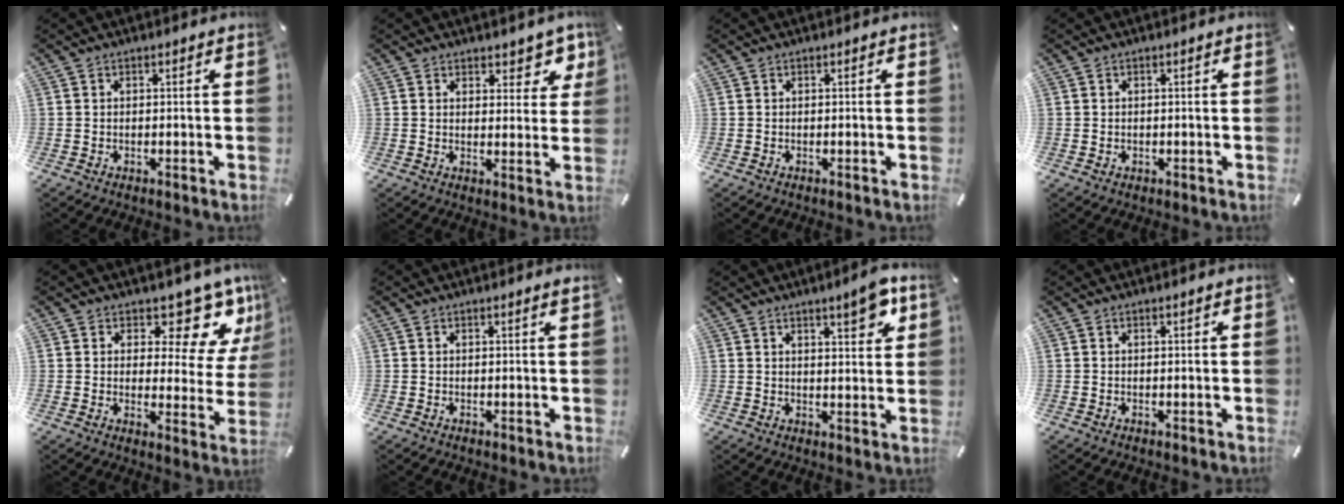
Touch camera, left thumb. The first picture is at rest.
{"total": 6.5, "force": [4.6, 3.9, 2.6], "torque": [-0.010, -0.036, 0.076]}
{"total": 0.0}
{"total": 0.6, "force": [0.0, 0.6, 0.1], "torque": [-0.001, 0.005, -0.001]}
{"total": 11.7, "force": [8.1, 5.5, 6.4], "torque": [-0.073, -0.069, 0.136]}
{"total": 0.9, "force": [0.4, 0.0, 0.8], "torque": [-0.014, 0.000, 0.007]}
{"total": 7.1, "force": [4.6, 2.0, 5.0], "torque": [-0.066, -0.023, 0.073]}
{"total": 0.6, "force": [0.2, 0.2, 0.5], "torque": [-0.008, 0.002, 0.003]}